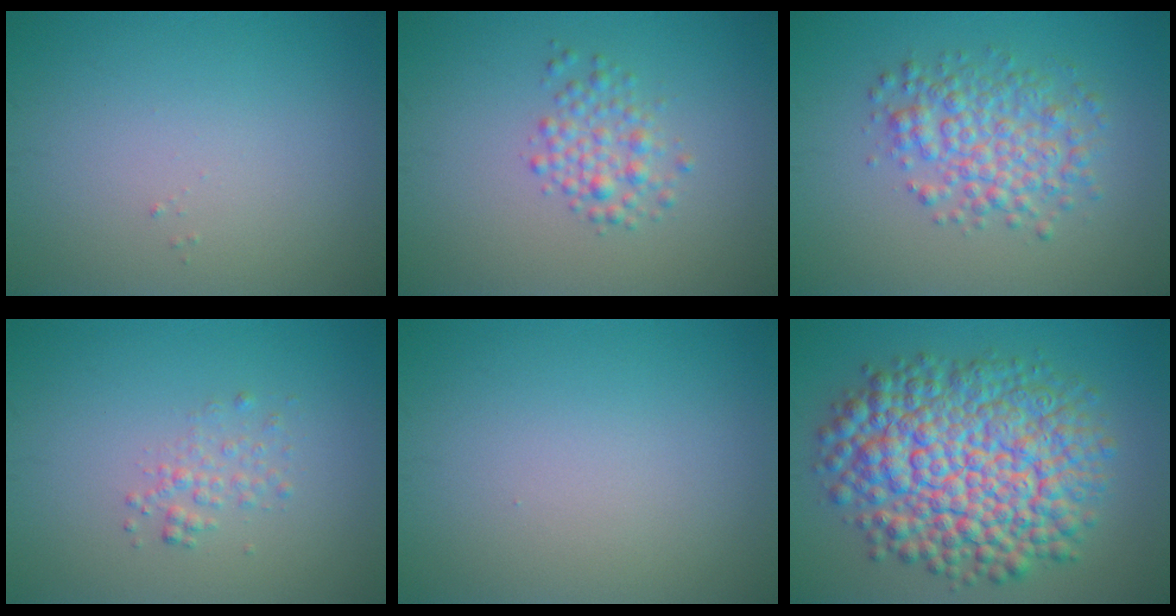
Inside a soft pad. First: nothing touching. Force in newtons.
{"total": 2.4, "press": 2.4, "slide": 0.0}
{"total": 4.7, "press": 4.7, "slide": 0.1}
{"total": 1.4, "press": 1.4, "slide": 0.1}
{"total": 0.0}
{"total": 12.8, "press": 12.8, "slide": 0.3}